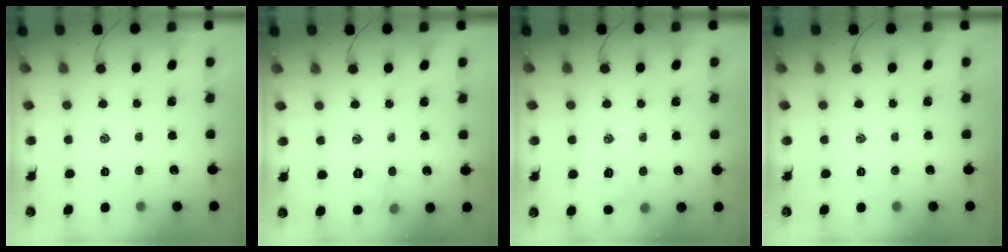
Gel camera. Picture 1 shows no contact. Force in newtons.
{"total": 5.5, "press": 5.2, "slide": 1.7}
{"total": 4.5, "press": 4.3, "slide": 1.2}
{"total": 0.0}